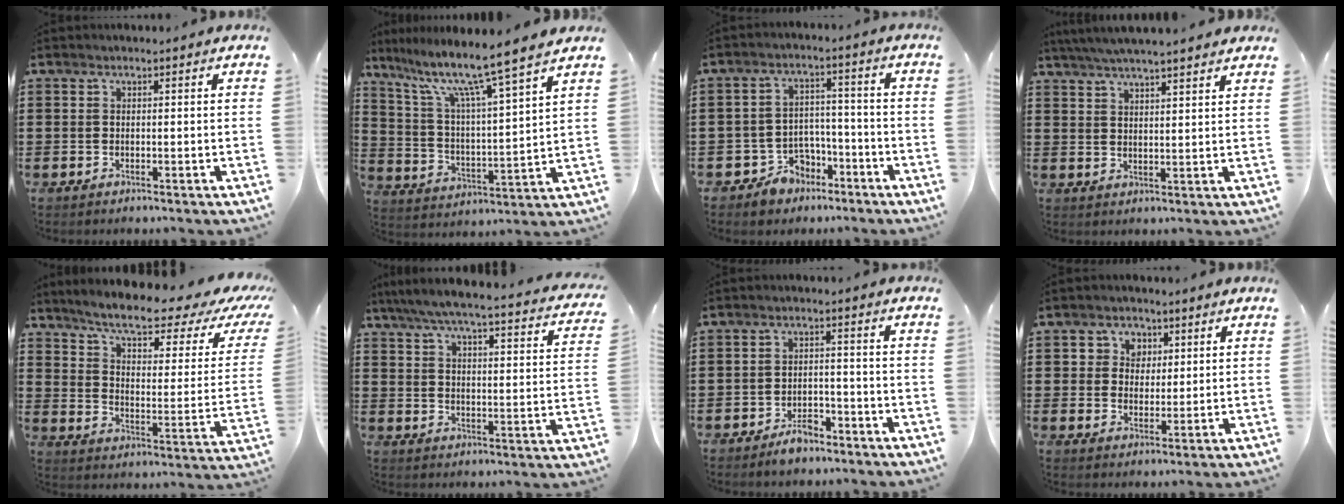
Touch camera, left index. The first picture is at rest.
{"total": 10.0, "force": [8.1, -0.7, 5.8], "torque": [-0.144, -0.056, 0.128]}
{"total": 5.2, "force": [-3.9, 3.4, 0.7], "torque": [-0.029, 0.013, -0.078]}
{"total": 4.6, "force": [4.3, -0.2, 1.7], "torque": [-0.045, -0.013, 0.076]}
{"total": 8.5, "force": [6.6, 1.0, 5.3], "torque": [-0.110, -0.042, 0.106]}
{"total": 5.5, "force": [4.7, -0.2, 2.8], "torque": [-0.075, -0.035, 0.073]}
{"total": 3.8, "force": [-3.2, 1.4, 1.3], "torque": [-0.023, 0.012, -0.063]}
{"total": 3.7, "force": [1.6, 3.3, 0.5], "torque": [-0.021, 0.011, 0.025]}